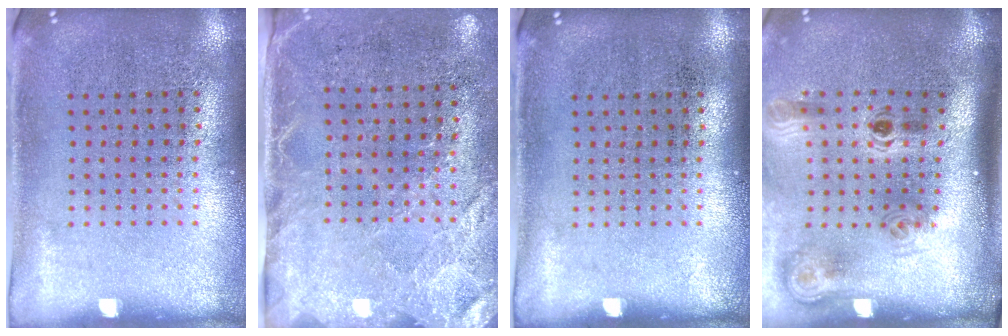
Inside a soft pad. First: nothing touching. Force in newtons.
{"total": 2.7, "press": 2.3, "slide": 1.5}
{"total": 0.0}
{"total": 2.2, "press": 1.4, "slide": 1.7}